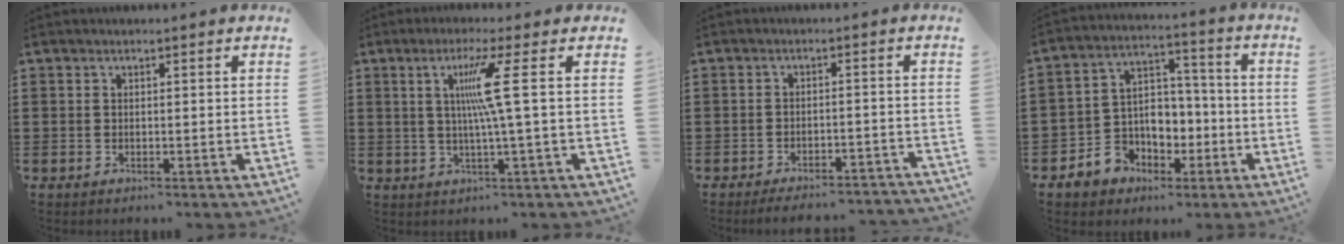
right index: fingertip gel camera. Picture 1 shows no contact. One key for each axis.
{"total": 7.2, "fx": 1.3, "fy": -1.2, "fz": 7.0, "tx": -0.145, "ty": -0.007, "tz": 0.008}
{"total": 3.4, "fx": -3.3, "fy": 0.0, "fz": 0.7, "tx": -0.013, "ty": 0.000, "tz": -0.066}
{"total": 7.4, "fx": -2.4, "fy": 6.8, "fz": 1.4, "tx": -0.048, "ty": 0.013, "tz": -0.033}